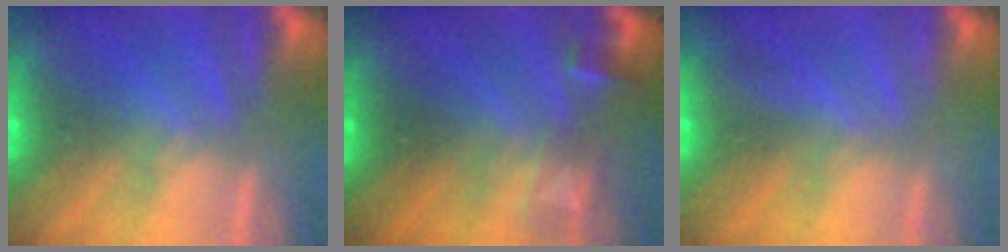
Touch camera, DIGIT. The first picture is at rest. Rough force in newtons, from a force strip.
{"total": 3.1}
{"total": 2.8}